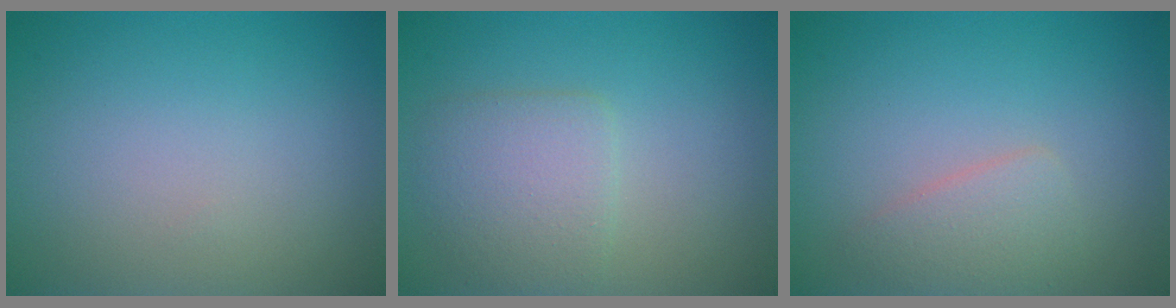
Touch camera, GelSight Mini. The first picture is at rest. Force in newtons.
{"total": 3.4, "press": 3.4, "slide": 0.2}
{"total": 2.2, "press": 2.2, "slide": 0.0}